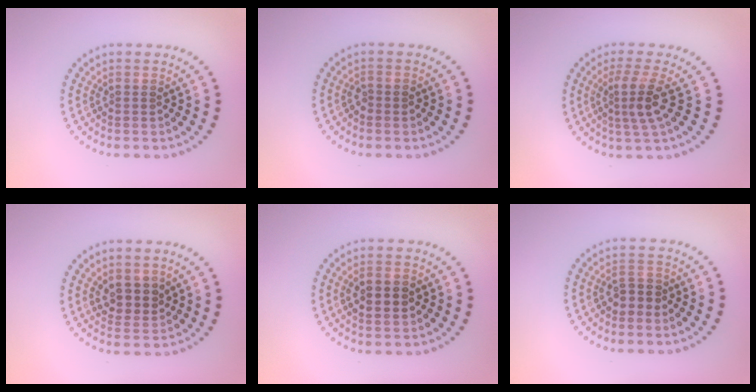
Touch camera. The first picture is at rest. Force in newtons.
{"total": 0.9, "press": 0.8, "slide": 0.2}
{"total": 3.0, "press": 2.3, "slide": 2.0}
{"total": 2.5, "press": 2.3, "slide": 0.8}
{"total": 2.7, "press": 2.7, "slide": 0.3}
{"total": 1.9, "press": 1.7, "slide": 0.7}